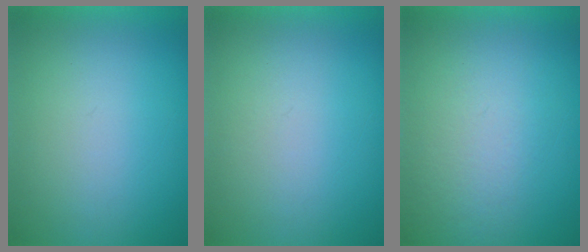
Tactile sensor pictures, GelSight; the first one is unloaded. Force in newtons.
{"total": 1.2}
{"total": 5.7}